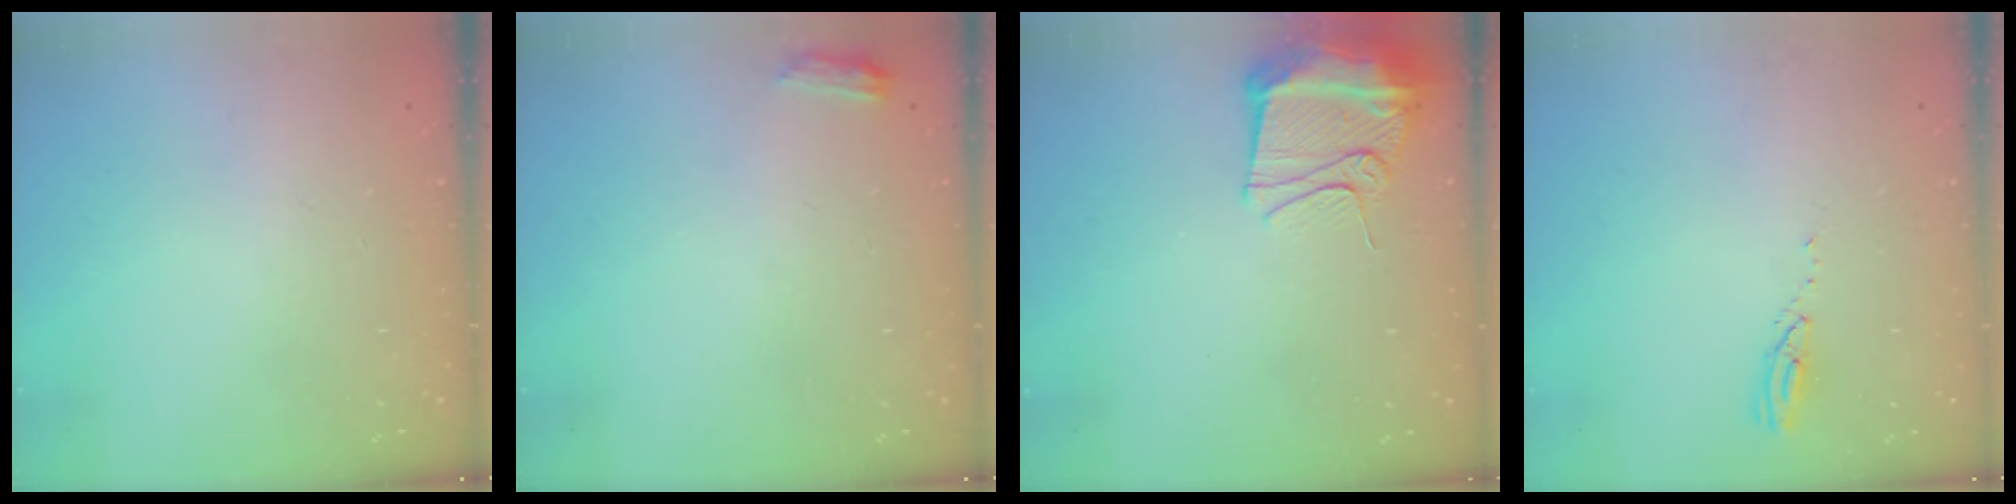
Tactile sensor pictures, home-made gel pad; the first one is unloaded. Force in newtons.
{"total": 3.3, "press": 3.2, "slide": 0.5}
{"total": 12.1, "press": 12.0, "slide": 1.4}
{"total": 3.0, "press": 3.0, "slide": 0.1}